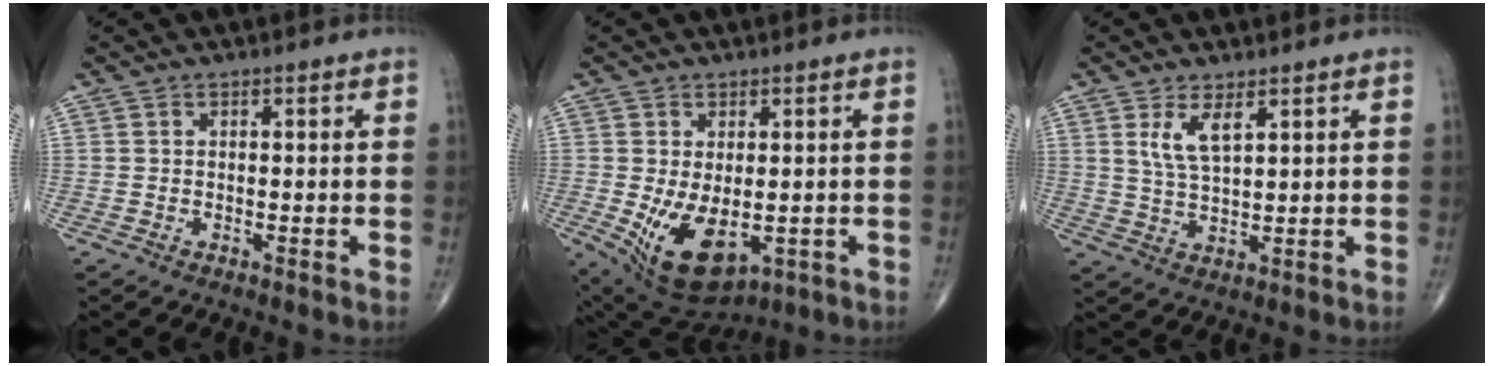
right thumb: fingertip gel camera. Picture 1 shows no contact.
{"total": 12.1, "force": [-2.5, 6.8, 9.7], "torque": [-0.159, -0.012, -0.016]}
{"total": 5.1, "force": [2.5, 1.7, 4.1], "torque": [-0.080, -0.017, 0.057]}